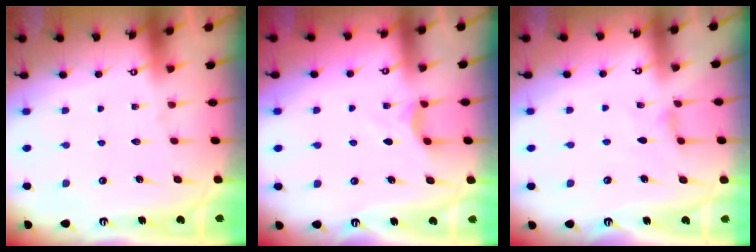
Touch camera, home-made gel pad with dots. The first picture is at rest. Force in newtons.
{"total": 3.9, "press": 3.8, "slide": 0.5}
{"total": 2.6, "press": 2.6, "slide": 0.5}